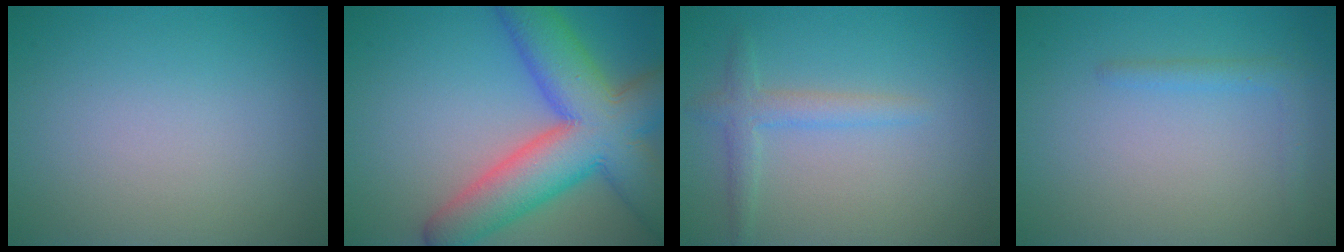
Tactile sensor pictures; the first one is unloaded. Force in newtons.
{"total": 11.7, "press": 11.7, "slide": 0.6}
{"total": 2.1, "press": 2.1, "slide": 0.2}
{"total": 1.4, "press": 1.4, "slide": 0.1}